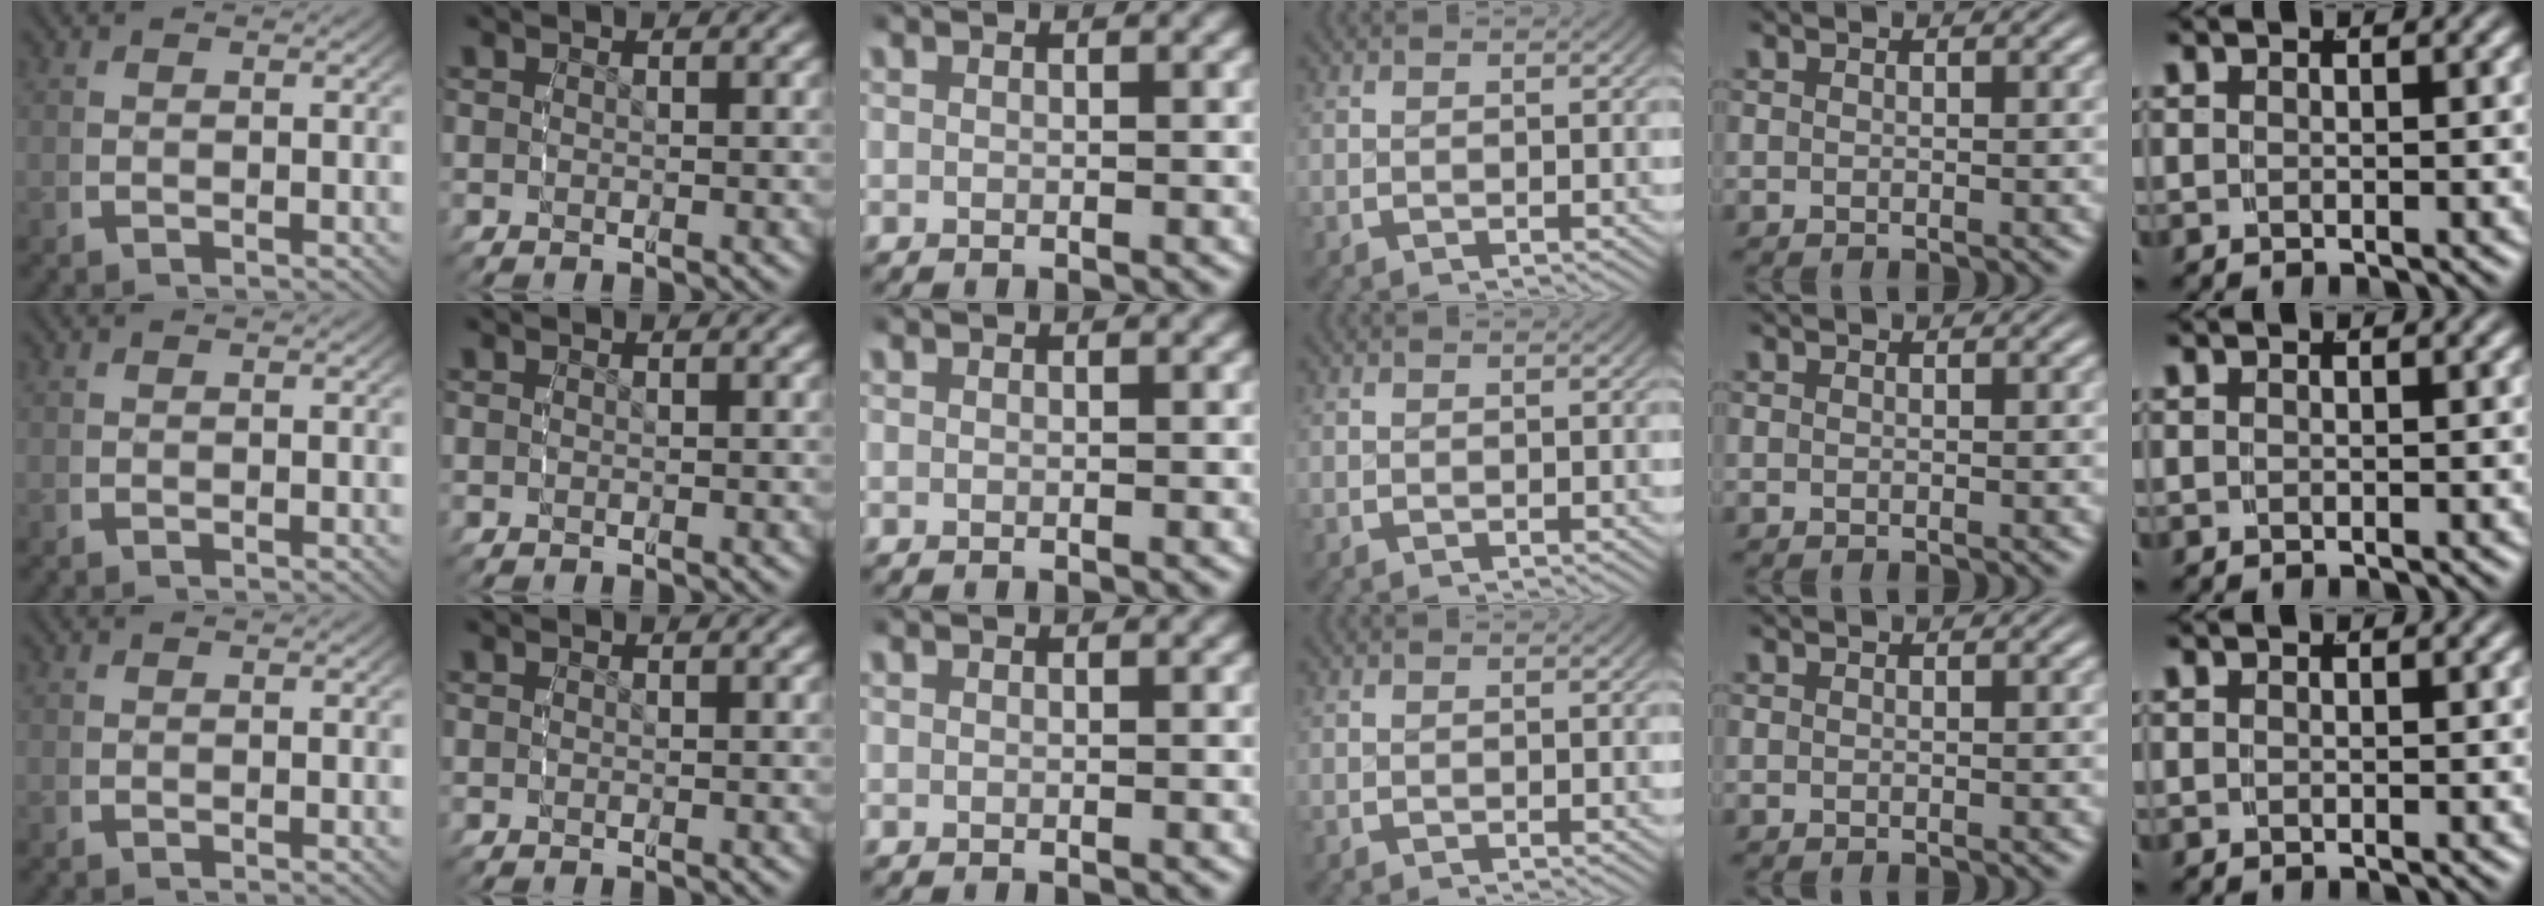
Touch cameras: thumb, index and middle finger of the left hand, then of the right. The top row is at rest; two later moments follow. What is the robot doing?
{"motion": "reach", "object": "shirt"}